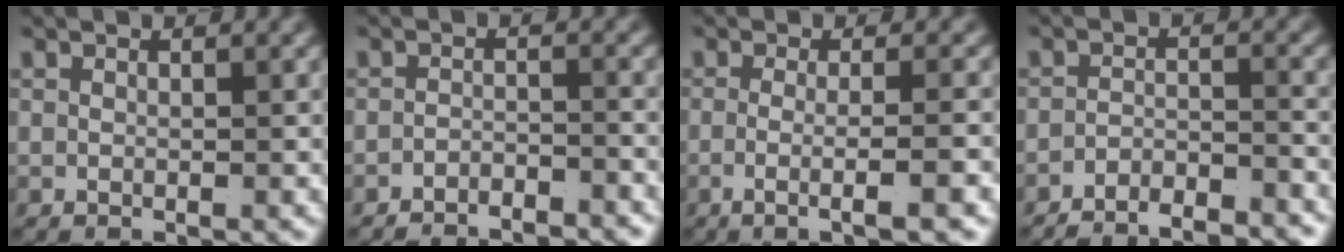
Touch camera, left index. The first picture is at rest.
{"total": 3.3, "force": [-3.3, 0.2, 0.1], "torque": [0.005, -0.014, -0.053]}
{"total": 3.9, "force": [-2.1, -0.2, 3.3], "torque": [-0.064, -0.014, -0.029]}
{"total": 5.4, "force": [-5.2, 0.8, 1.0], "torque": [-0.007, -0.019, -0.084]}